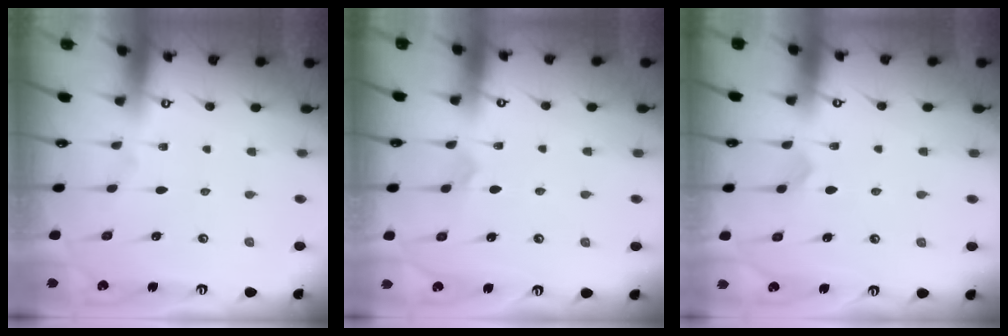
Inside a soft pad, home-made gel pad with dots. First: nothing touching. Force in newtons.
{"total": 4.2, "press": 4.2, "slide": 0.2}
{"total": 4.2, "press": 4.2, "slide": 0.4}